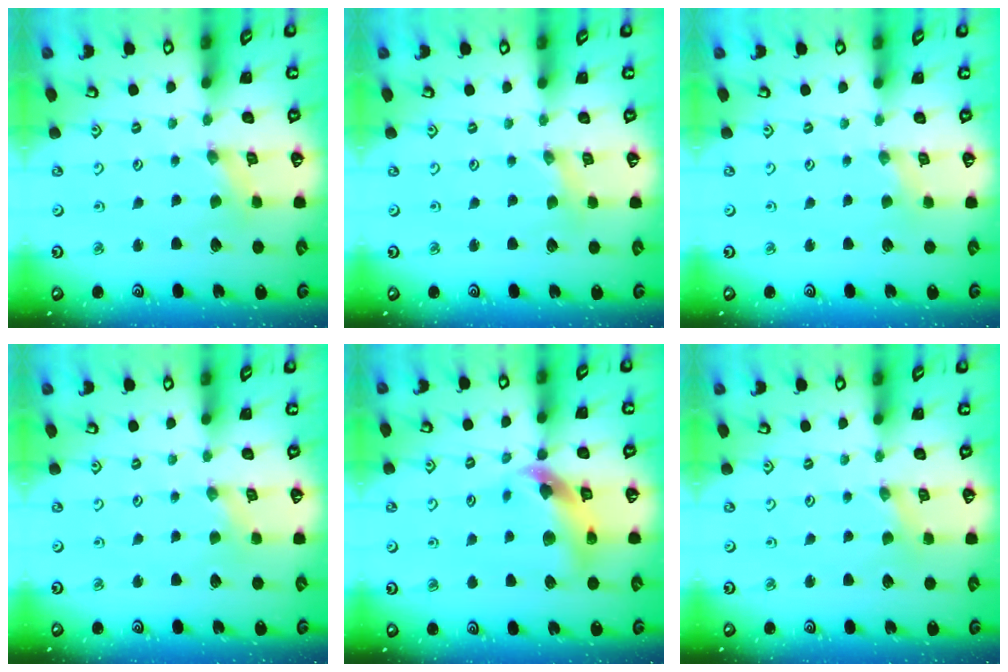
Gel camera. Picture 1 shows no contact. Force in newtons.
{"total": 0.0}
{"total": 1.2, "press": 1.1, "slide": 0.3}
{"total": 0.0}
{"total": 11.5, "press": 11.4, "slide": 1.5}
{"total": 0.0}